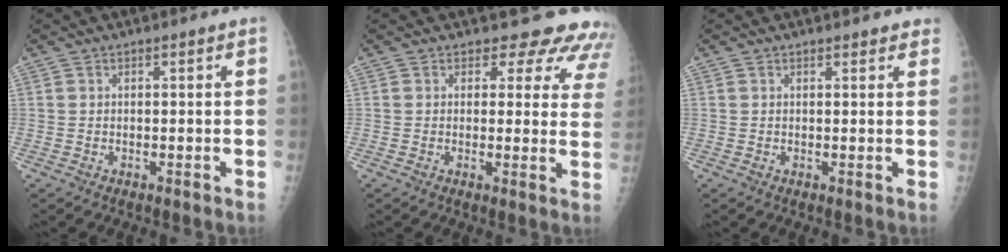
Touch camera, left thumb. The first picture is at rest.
{"total": 10.8, "force": [9.5, 5.0, 1.2], "torque": [0.042, -0.049, 0.073]}
{"total": 1.9, "force": [1.7, 0.7, 0.6], "torque": [0.008, -0.001, 0.014]}